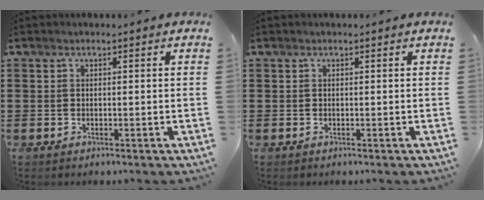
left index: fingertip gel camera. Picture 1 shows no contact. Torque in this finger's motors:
{"motor_torque": [0.00, 0.00, 0.00, 0.00]}